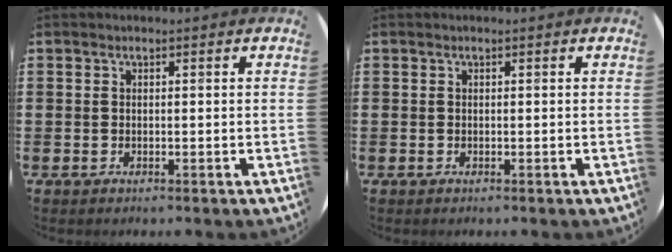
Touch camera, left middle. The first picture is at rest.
{"total": 0.0}